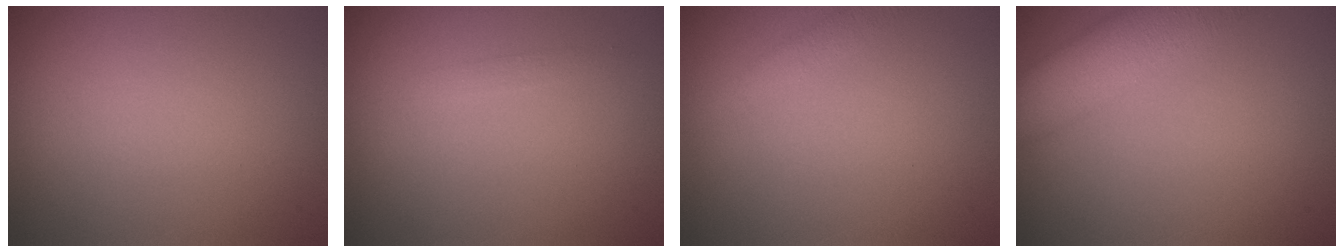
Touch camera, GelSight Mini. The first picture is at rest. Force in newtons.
{"total": 0.7, "press": 0.7, "slide": 0.1}
{"total": 1.5, "press": 1.5, "slide": 0.1}
{"total": 7.6, "press": 7.6, "slide": 0.5}